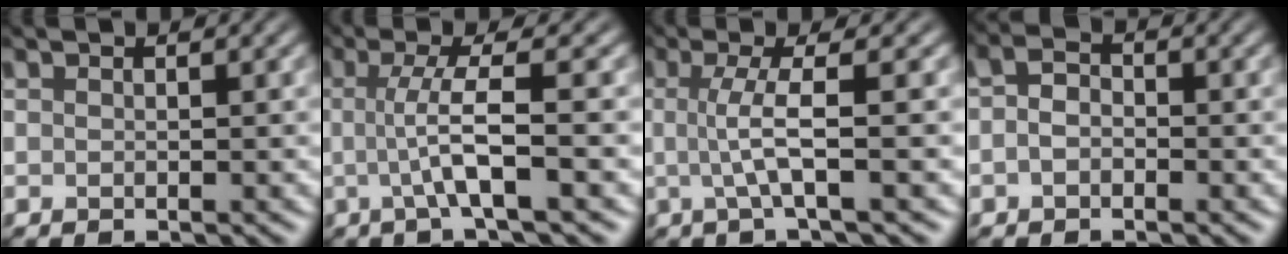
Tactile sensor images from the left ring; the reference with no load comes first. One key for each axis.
{"total": 4.7, "fx": -0.3, "fy": 0.8, "fz": 4.6, "tx": -0.080, "ty": 0.000, "tz": -0.010}
{"total": 3.9, "fx": 0.0, "fy": 0.7, "fz": 3.8, "tx": -0.067, "ty": 0.000, "tz": -0.006}
{"total": 1.9, "fx": -0.5, "fy": 1.3, "fz": 1.3, "tx": -0.026, "ty": 0.004, "tz": -0.016}